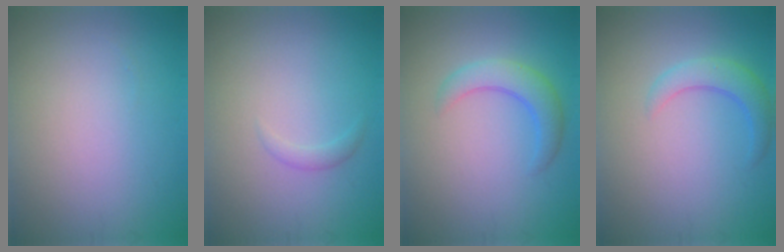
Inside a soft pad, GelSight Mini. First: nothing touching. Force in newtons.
{"total": 0.9, "press": 0.9, "slide": 0.0}
{"total": 3.3, "press": 3.3, "slide": 0.2}
{"total": 2.9, "press": 2.9, "slide": 0.2}